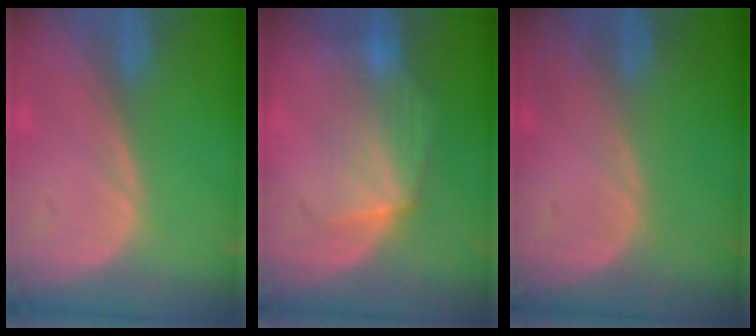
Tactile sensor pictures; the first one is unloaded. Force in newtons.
{"total": 6.9, "press": 6.5, "slide": 2.4}
{"total": 0.0}